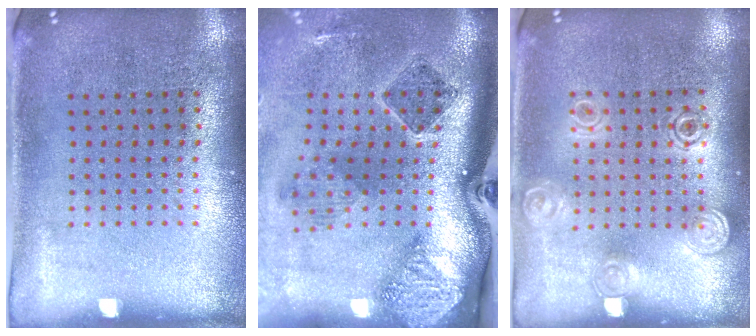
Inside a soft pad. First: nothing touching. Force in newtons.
{"total": 2.9, "press": 1.9, "slide": 2.2}
{"total": 1.4, "press": 1.3, "slide": 0.6}